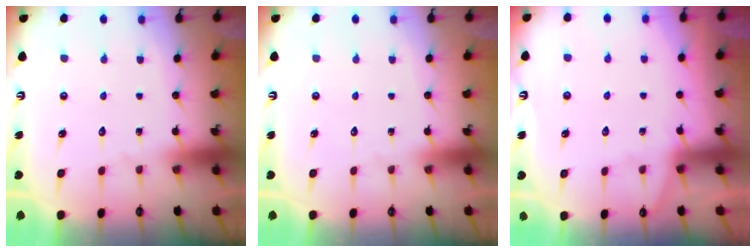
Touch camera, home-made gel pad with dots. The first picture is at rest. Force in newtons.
{"total": 0.0}
{"total": 2.4, "press": 2.4, "slide": 0.4}